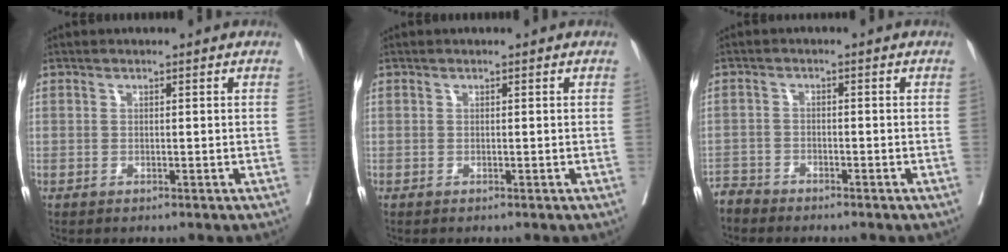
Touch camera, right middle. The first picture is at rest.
{"total": 0.0}
{"total": 2.6, "force": [-2.5, 0.4, -0.8], "torque": [0.020, -0.006, -0.050]}